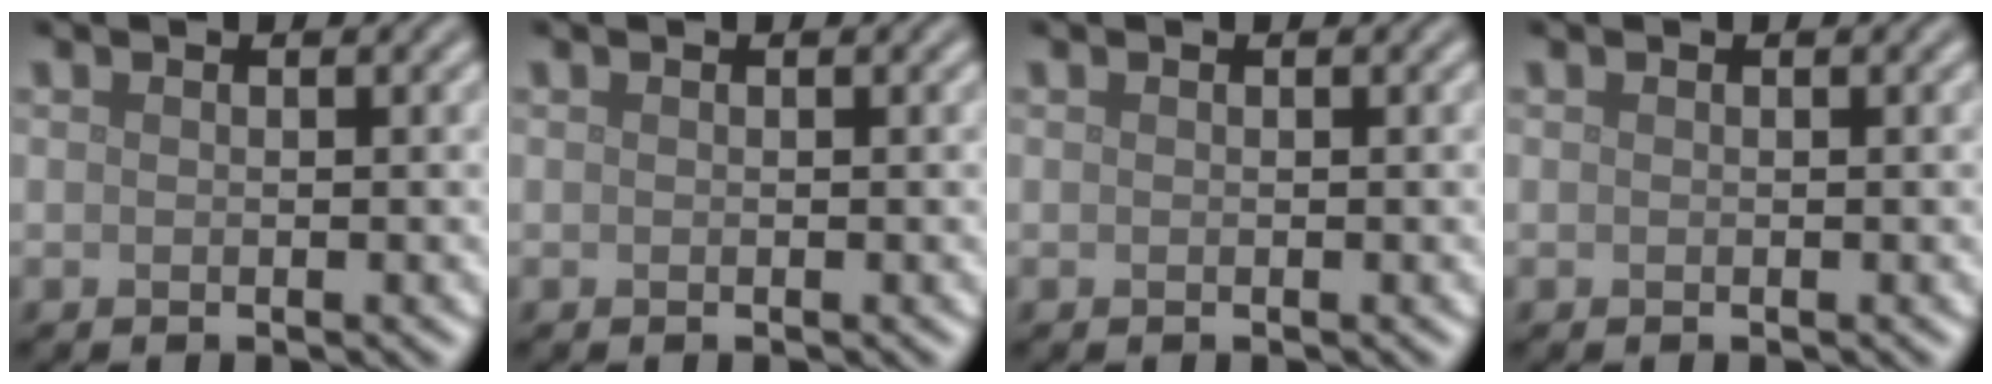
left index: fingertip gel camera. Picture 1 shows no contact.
{"total": 0.0}
{"total": 0.0}
{"total": 0.0}